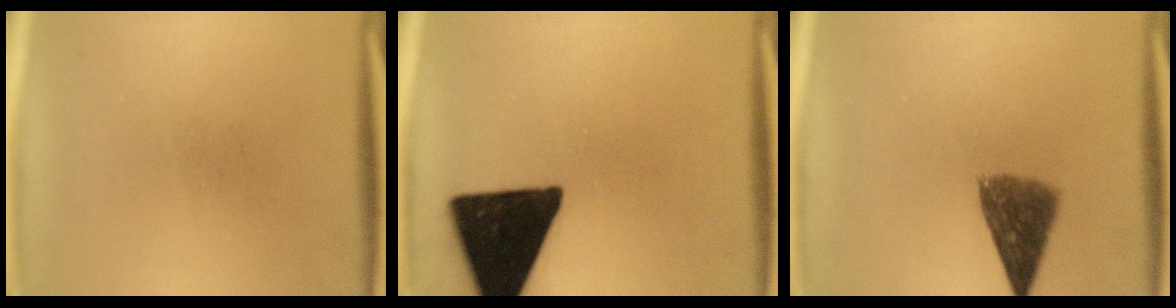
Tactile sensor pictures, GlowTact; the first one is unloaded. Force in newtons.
{"total": 19.0}
{"total": 7.2}